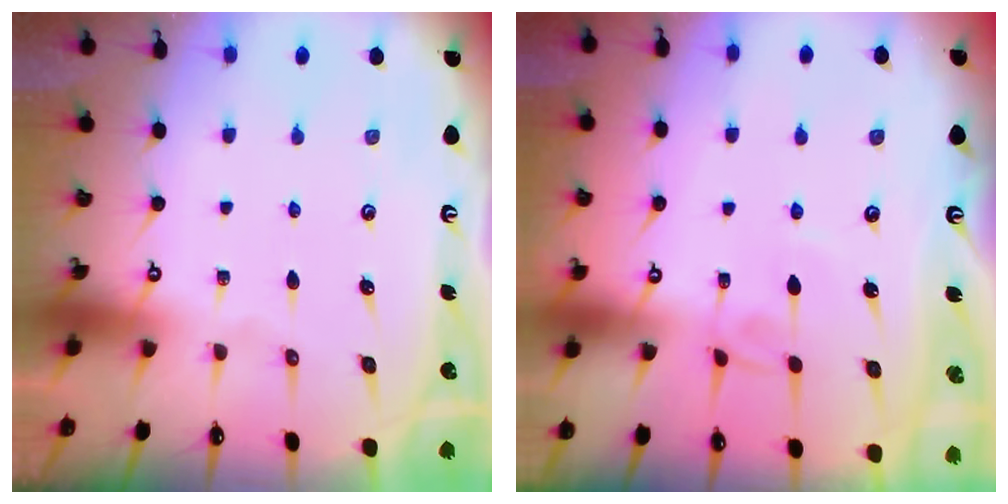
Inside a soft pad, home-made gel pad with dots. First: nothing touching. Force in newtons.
{"total": 4.8, "press": 4.8, "slide": 0.1}